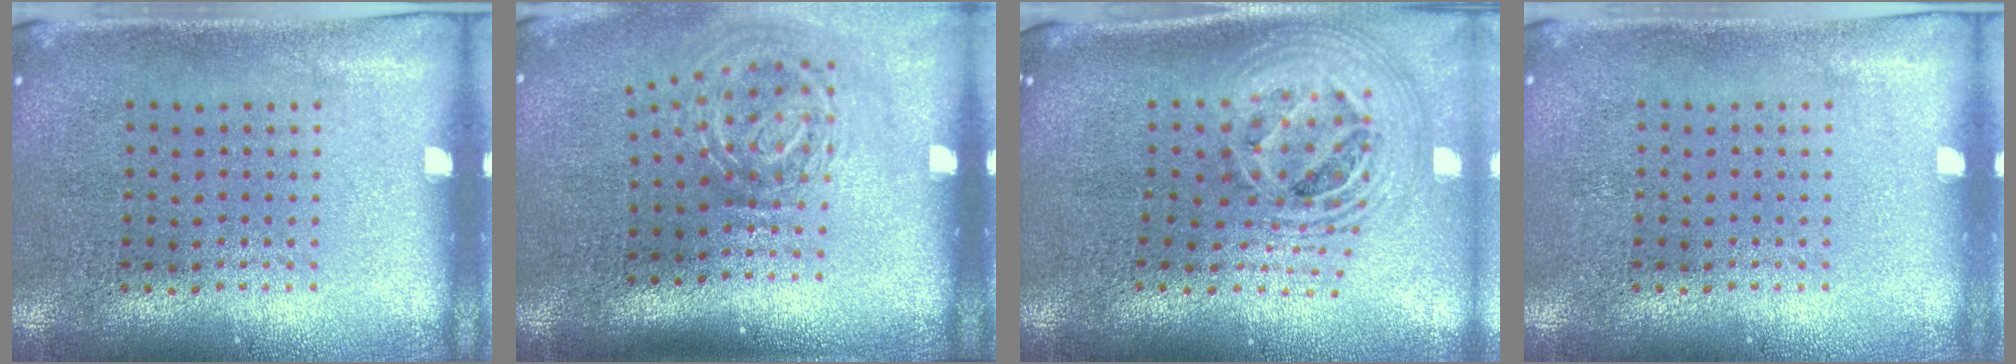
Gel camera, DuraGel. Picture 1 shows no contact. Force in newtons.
{"total": 2.0, "press": 1.2, "slide": 1.6}
{"total": 2.5, "press": 1.8, "slide": 1.7}
{"total": 0.0}